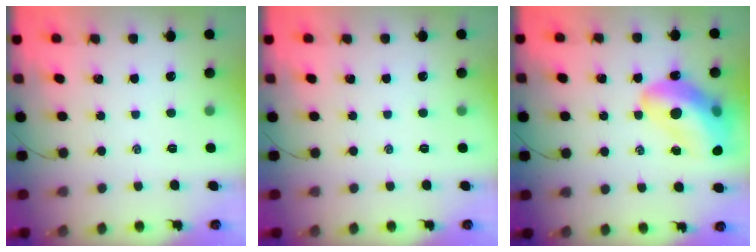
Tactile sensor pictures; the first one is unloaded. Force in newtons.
{"total": 0.0}
{"total": 20.5, "press": 19.9, "slide": 5.1}